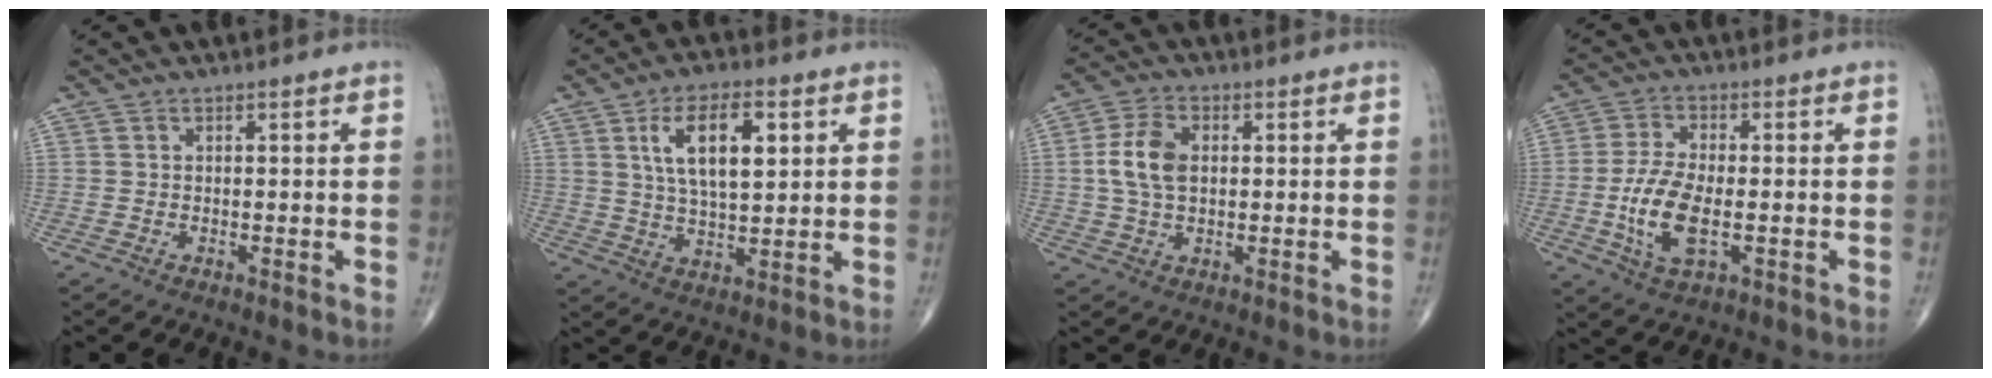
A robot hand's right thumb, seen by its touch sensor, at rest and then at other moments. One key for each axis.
{"total": 11.3, "fx": 3.6, "fy": 4.9, "fz": 9.5, "tx": -0.156, "ty": -0.010, "tz": 0.067}
{"total": 7.5, "fx": 0.8, "fy": 4.6, "fz": 5.9, "tx": -0.118, "ty": 0.008, "tz": 0.012}
{"total": 9.9, "fx": -1.9, "fy": 4.4, "fz": 8.6, "tx": -0.181, "ty": 0.001, "tz": -0.036}